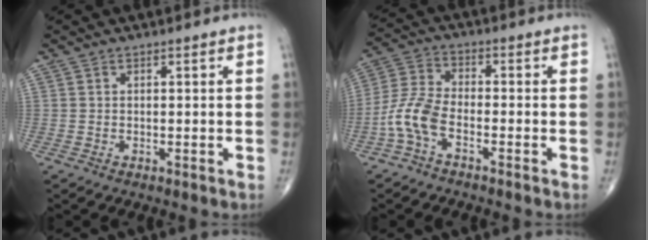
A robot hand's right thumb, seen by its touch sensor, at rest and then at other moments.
{"total": 7.5, "force": [-3.4, 3.3, 5.8], "torque": [-0.135, 0.026, -0.078]}